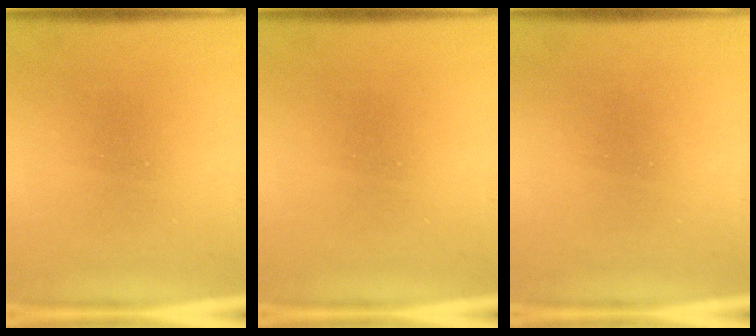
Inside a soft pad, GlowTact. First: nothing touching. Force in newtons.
{"total": 0.0}
{"total": 1.9}